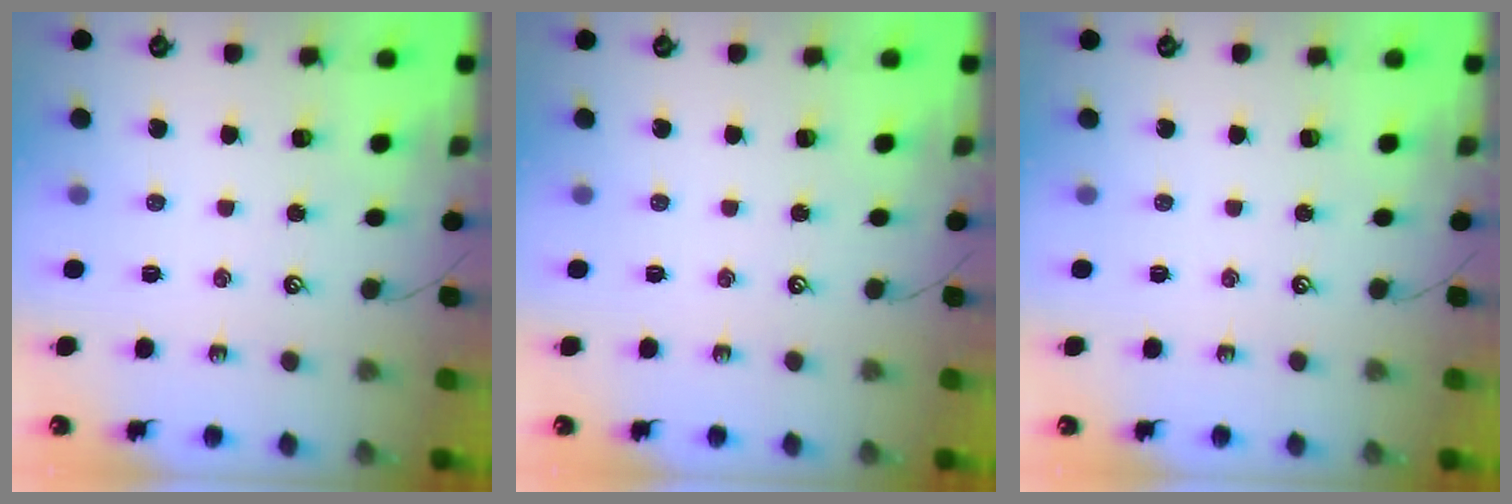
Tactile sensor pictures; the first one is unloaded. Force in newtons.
{"total": 0.0}
{"total": 0.0}